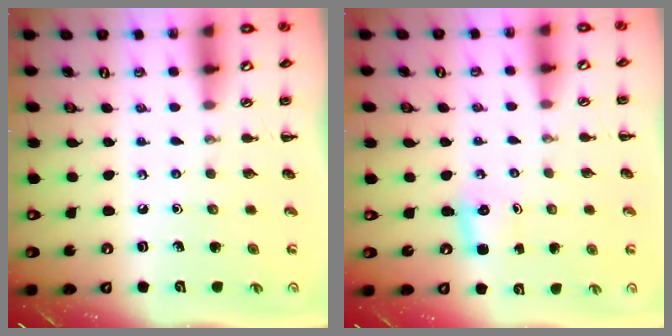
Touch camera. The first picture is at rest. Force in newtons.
{"total": 2.5, "press": 2.4, "slide": 0.8}